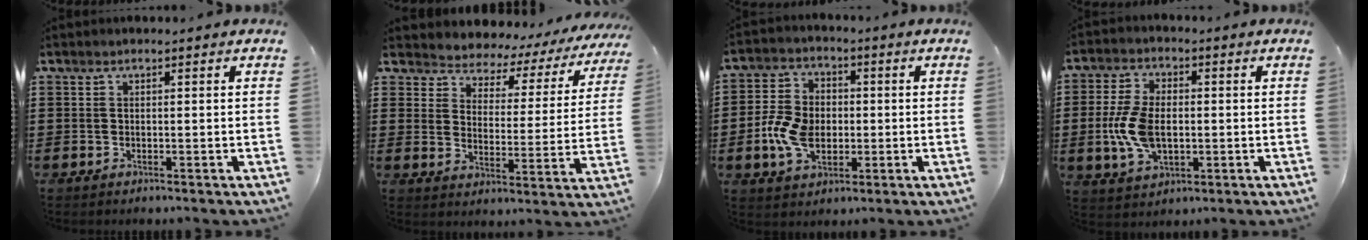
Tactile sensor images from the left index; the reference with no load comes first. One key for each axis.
{"total": 3.3, "fx": 3.2, "fy": 0.8, "fz": 0.1, "tx": -0.026, "ty": -0.033, "tz": 0.044}
{"total": 8.3, "fx": -1.4, "fy": 5.9, "fz": 5.6, "tx": -0.131, "ty": 0.010, "tz": -0.027}
{"total": 8.6, "fx": -0.6, "fy": 5.1, "fz": 6.9, "tx": -0.173, "ty": -0.001, "tz": -0.020}